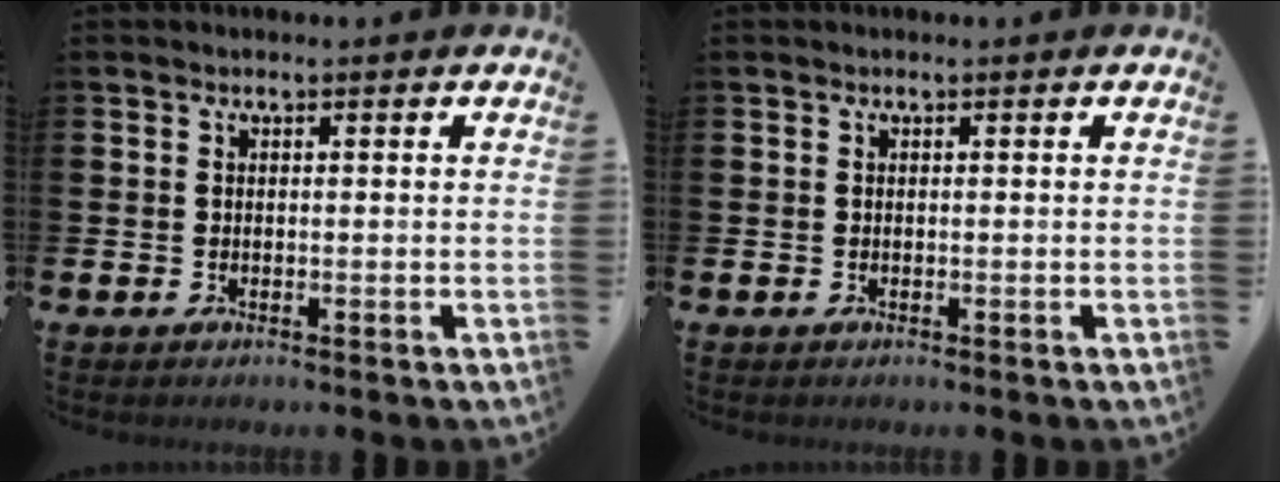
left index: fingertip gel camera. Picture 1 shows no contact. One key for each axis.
{"total": 0.0}